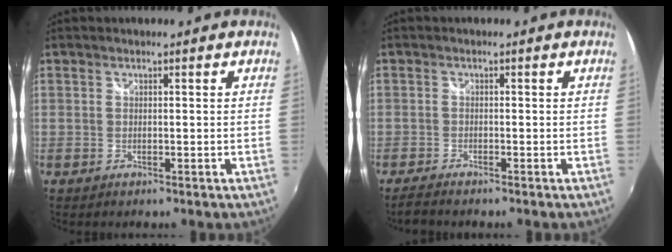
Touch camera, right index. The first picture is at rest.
{"total": 2.5, "force": [-2.4, 0.3, 0.8], "torque": [-0.022, -0.014, -0.045]}